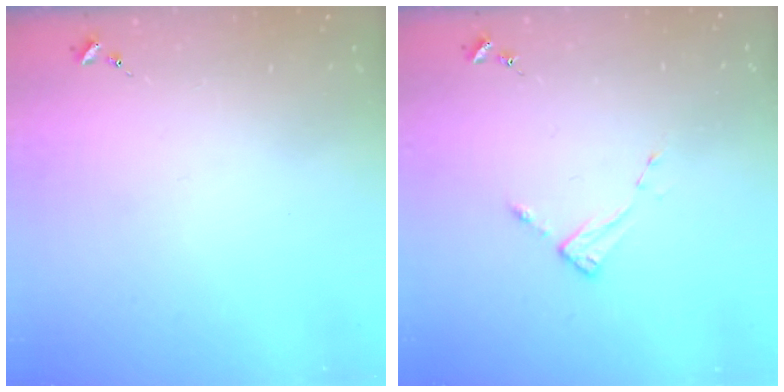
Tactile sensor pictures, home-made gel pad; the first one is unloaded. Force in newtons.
{"total": 2.8, "press": 2.7, "slide": 0.3}